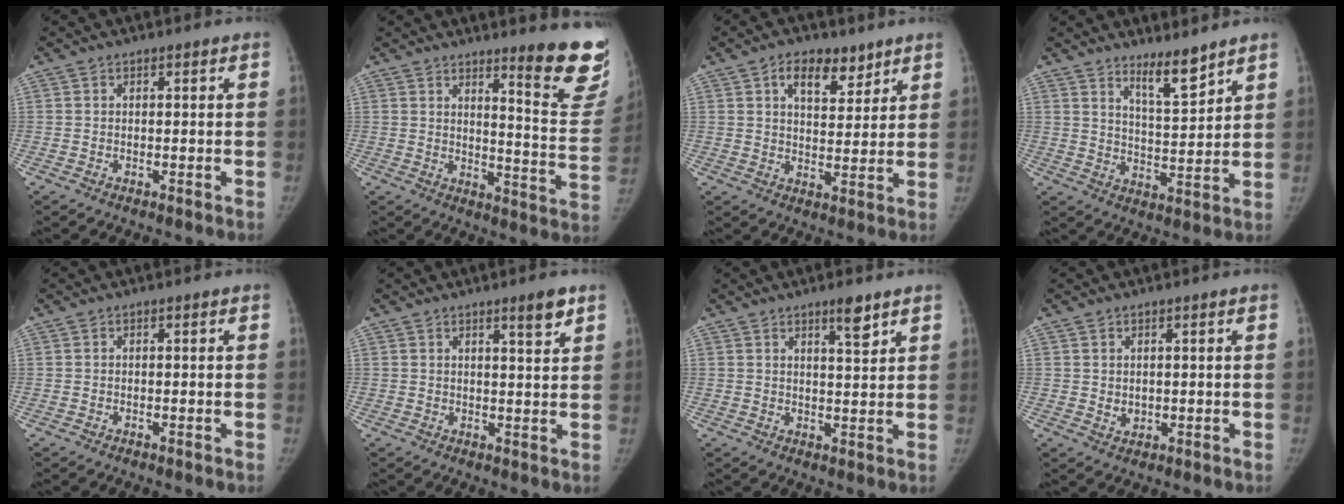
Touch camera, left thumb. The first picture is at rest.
{"total": 15.4, "force": [12.0, 2.1, 9.4], "torque": [-0.084, -0.115, 0.149]}
{"total": 8.0, "force": [4.8, 4.4, 4.5], "torque": [-0.037, -0.026, 0.075]}
{"total": 6.9, "force": [5.6, 1.0, 3.9], "torque": [-0.054, -0.057, 0.100]}
{"total": 0.0}
{"total": 4.0, "force": [2.7, 0.4, 3.0], "torque": [-0.037, -0.020, 0.041]}
{"total": 4.2, "force": [3.0, 0.7, 2.9], "torque": [-0.037, -0.023, 0.047]}
{"total": 1.8, "force": [0.5, 1.4, 1.0], "torque": [-0.011, -0.006, 0.016]}